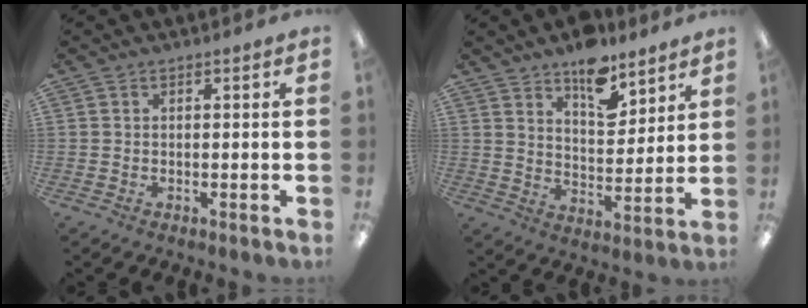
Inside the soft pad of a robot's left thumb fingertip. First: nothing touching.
{"total": 10.8, "force": [8.5, 4.7, 4.8], "torque": [-0.058, -0.056, 0.148]}